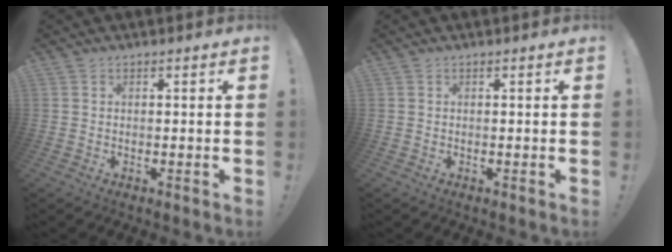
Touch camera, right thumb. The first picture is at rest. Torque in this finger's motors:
{"motor_torque": [0.33, 0.22, 0.32, -0.04, -0.10]}